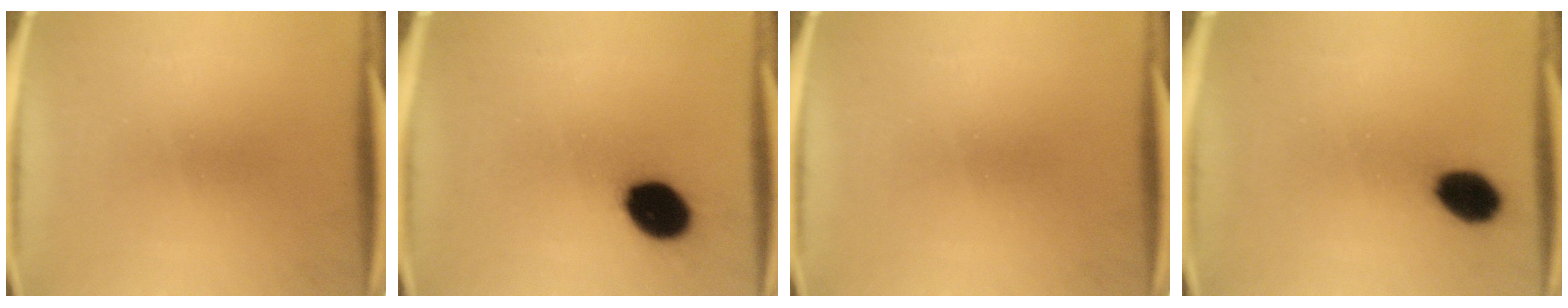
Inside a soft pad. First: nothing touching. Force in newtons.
{"total": 11.4}
{"total": 0.0}
{"total": 8.2}